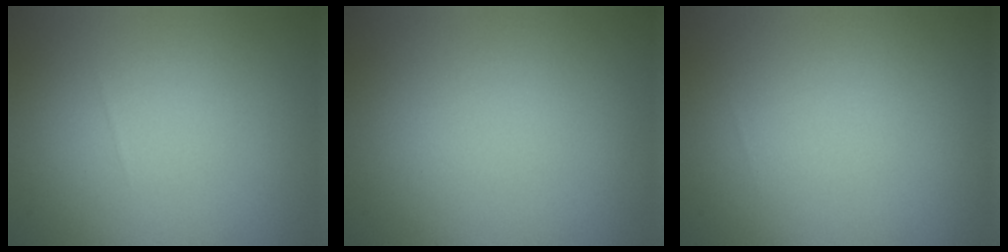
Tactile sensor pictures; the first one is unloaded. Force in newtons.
{"total": 0.0}
{"total": 0.0}